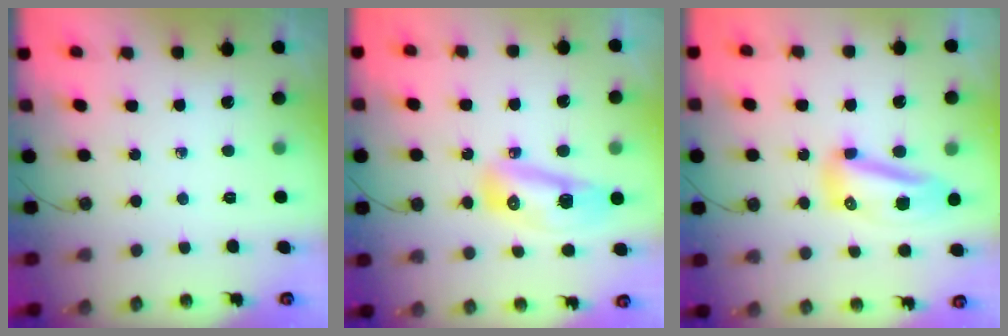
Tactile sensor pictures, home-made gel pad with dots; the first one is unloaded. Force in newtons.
{"total": 10.0, "press": 9.9, "slide": 1.0}
{"total": 10.0, "press": 10.0, "slide": 1.0}